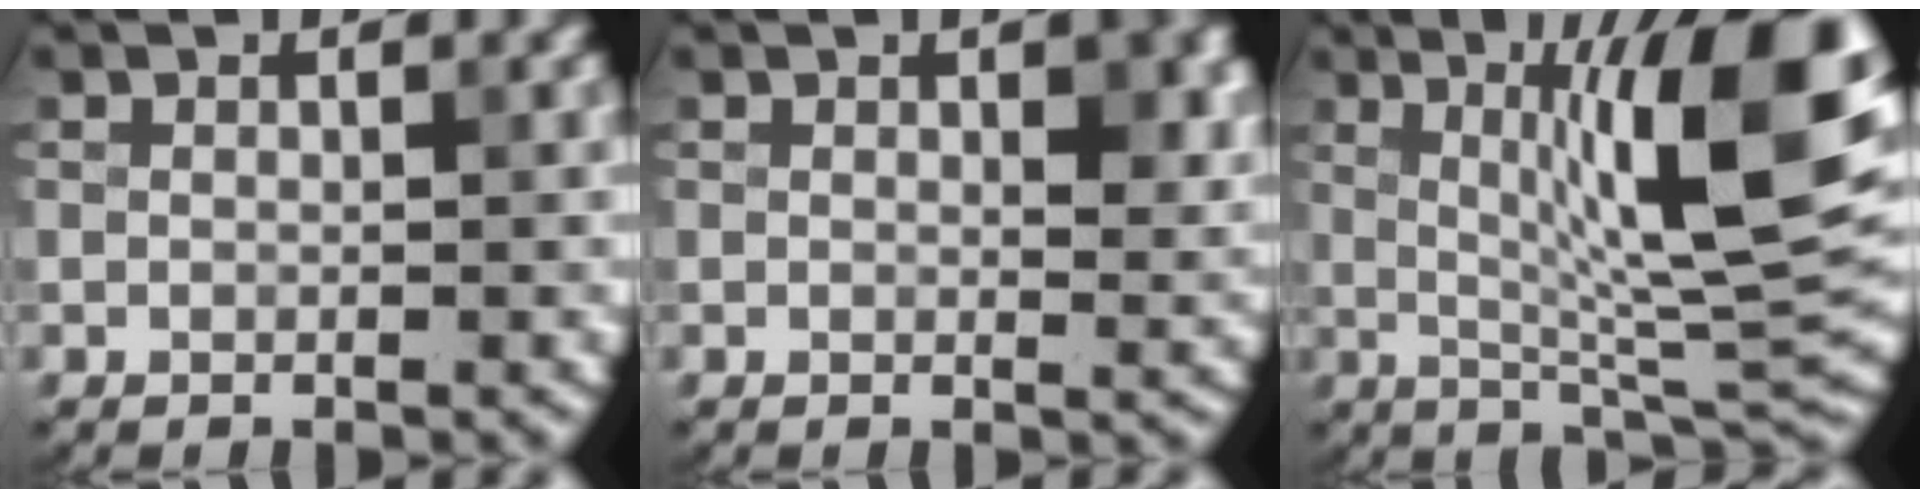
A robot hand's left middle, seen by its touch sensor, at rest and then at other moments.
{"total": 3.2, "force": [0.9, 1.8, 2.5], "torque": [-0.031, -0.003, 0.017]}
{"total": 12.3, "force": [2.8, 2.2, 11.7], "torque": [-0.163, 0.010, 0.051]}